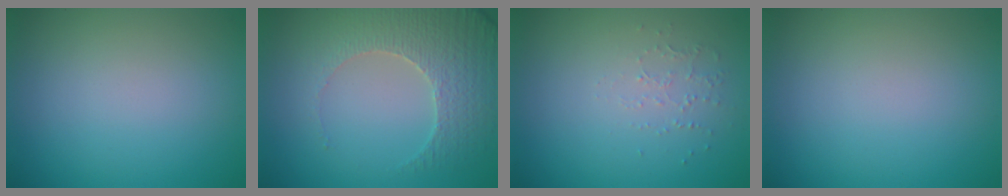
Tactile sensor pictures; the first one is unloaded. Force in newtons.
{"total": 4.1, "press": 4.1, "slide": 0.4}
{"total": 0.8, "press": 0.5, "slide": 0.6}
{"total": 0.0}